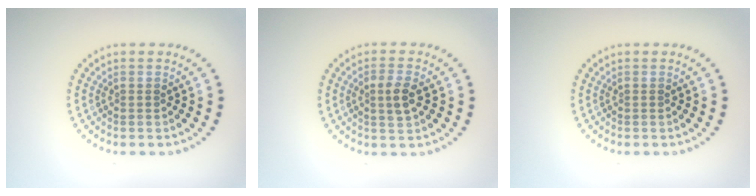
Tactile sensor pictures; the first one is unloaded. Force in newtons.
{"total": 2.3, "press": 2.2, "slide": 0.5}
{"total": 0.0}